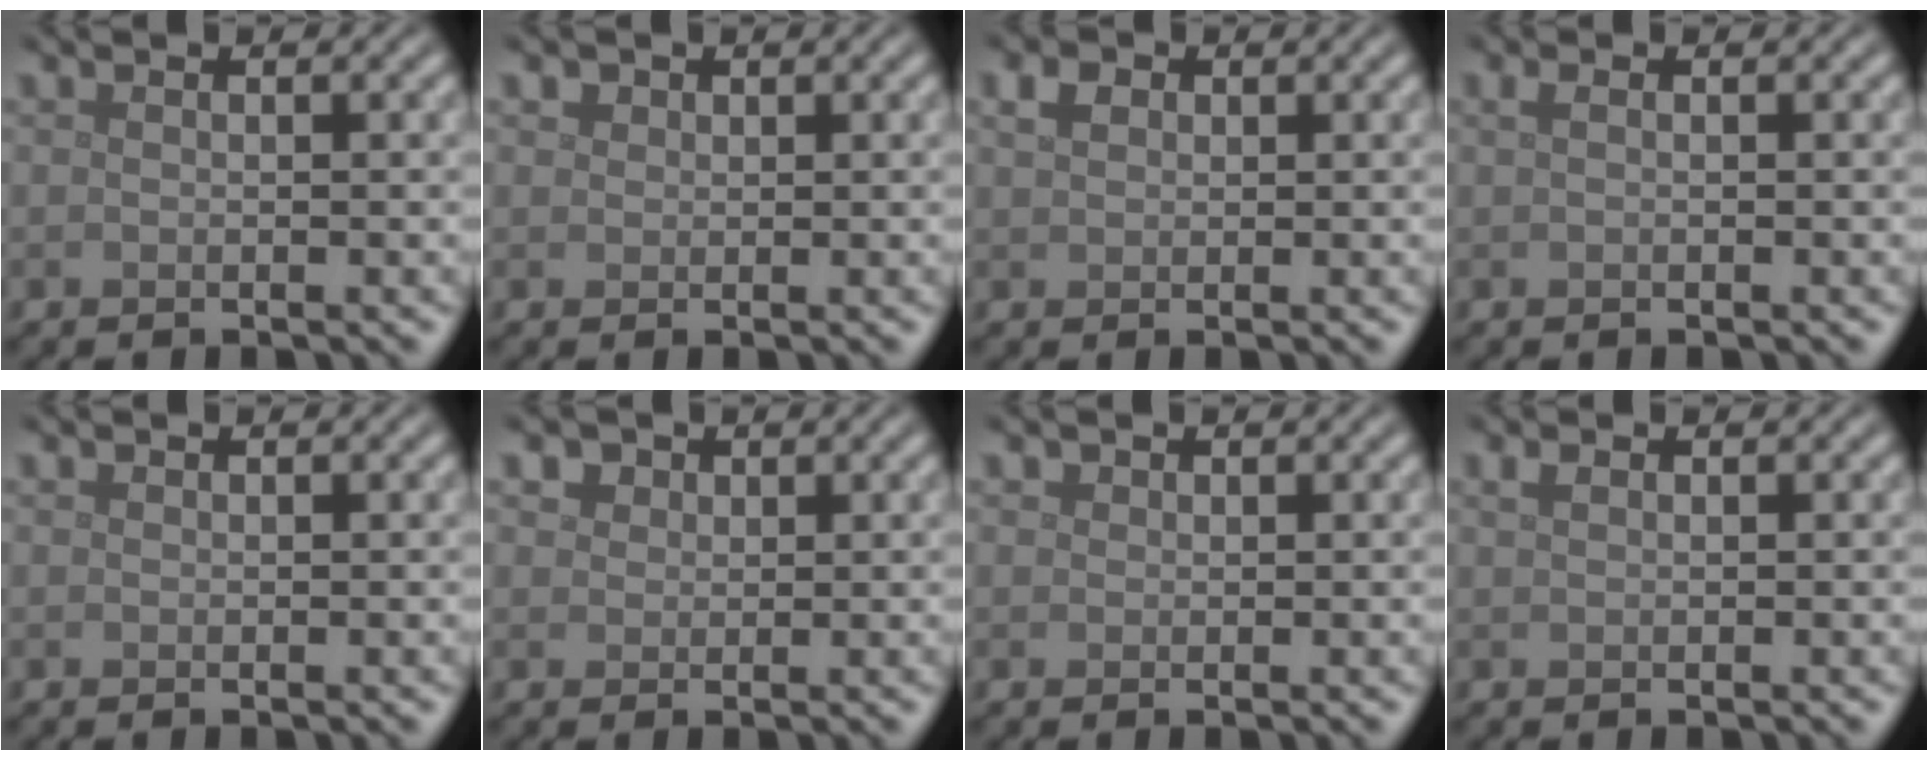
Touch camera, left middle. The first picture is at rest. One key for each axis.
{"total": 0.8, "fx": 0.5, "fy": 0.7, "fz": 0.2, "tx": -0.002, "ty": 0.000, "tz": 0.007}
{"total": 1.6, "fx": 0.7, "fy": 1.2, "fz": 0.8, "tx": -0.017, "ty": 0.007, "tz": 0.011}
{"total": 0.7, "fx": 0.2, "fy": 0.2, "fz": 0.6, "tx": -0.014, "ty": 0.006, "tz": 0.005}
{"total": 0.0}
{"total": 2.4, "fx": 1.5, "fy": 1.7, "fz": 0.9, "tx": -0.023, "ty": 0.002, "tz": 0.020}
{"total": 0.5, "fx": 0.3, "fy": 0.4, "fz": 0.1, "tx": 0.003, "ty": -0.001, "tz": 0.006}
{"total": 0.7, "fx": 0.5, "fy": 0.4, "fz": 0.4, "tx": -0.010, "ty": 0.002, "tz": 0.011}